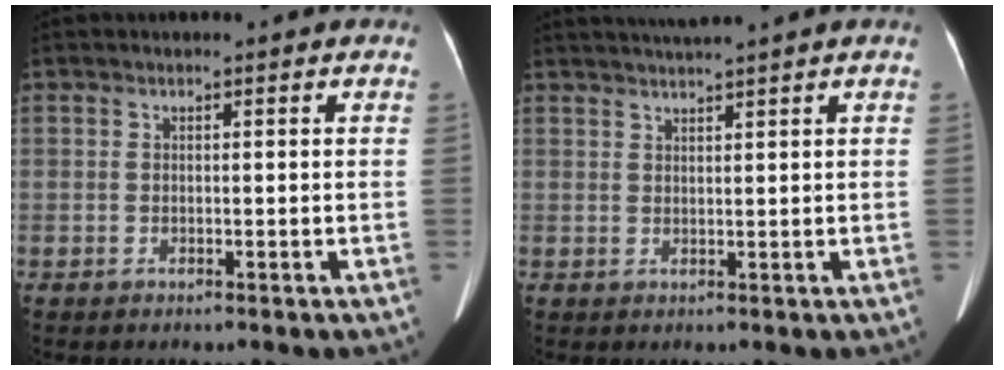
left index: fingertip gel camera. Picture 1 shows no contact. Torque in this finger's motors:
{"motor_torque": [0.06, -0.84, 0.02, 0.06]}